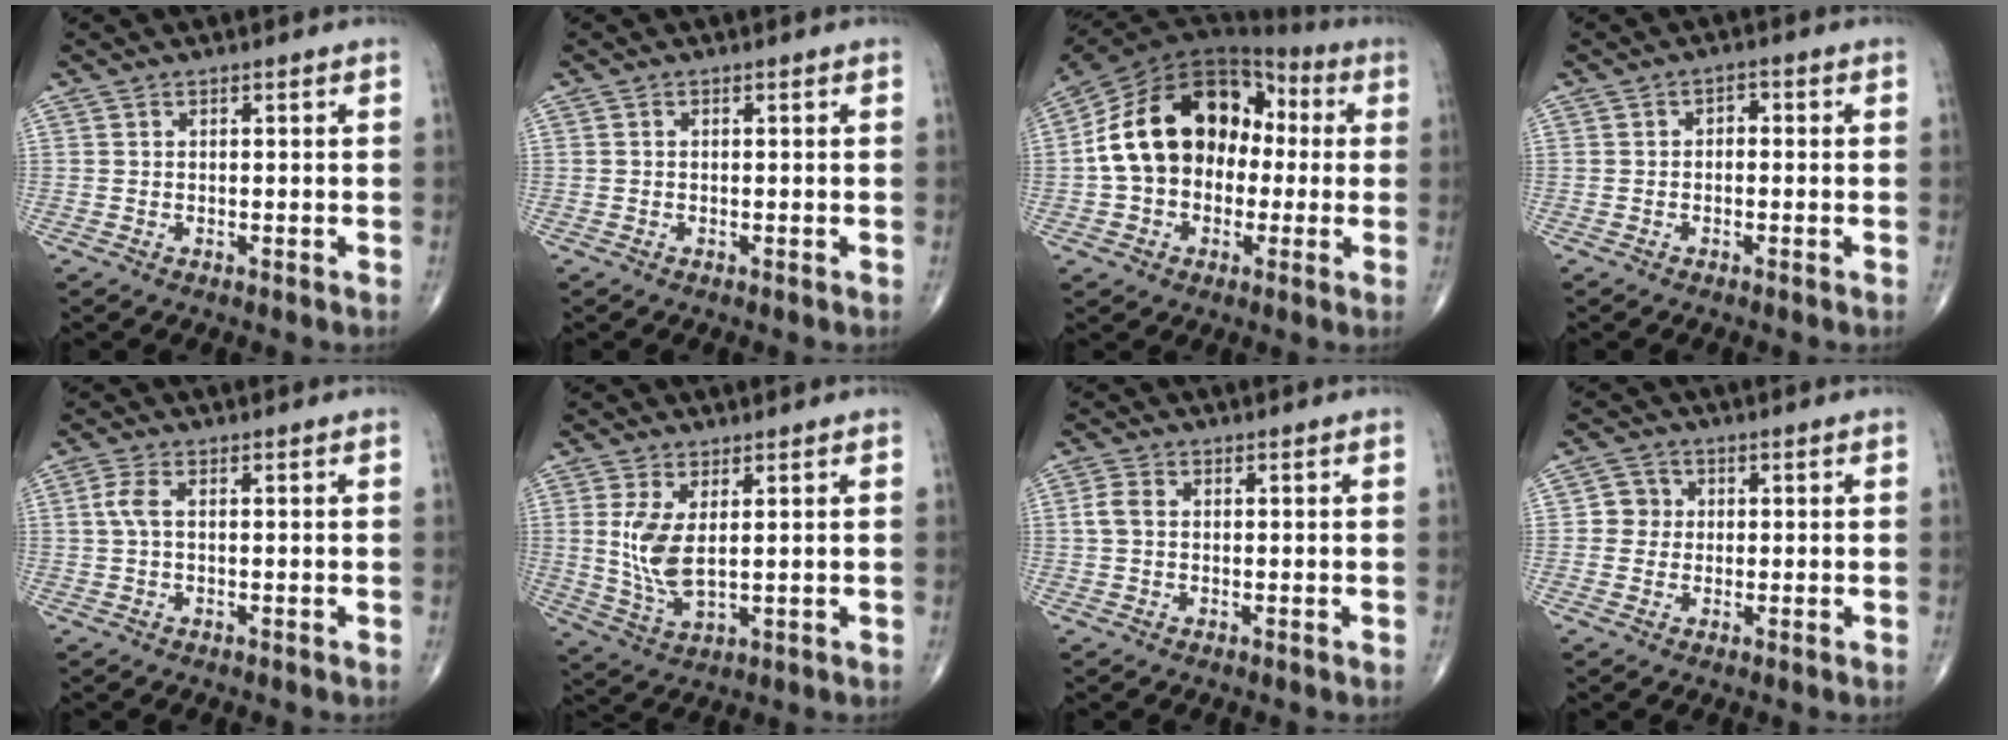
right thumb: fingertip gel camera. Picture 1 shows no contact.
{"total": 0.0}
{"total": 19.3, "force": [0.3, 14.0, 13.2], "torque": [-0.216, 0.049, -0.001]}
{"total": 1.8, "force": [-0.2, 1.2, 1.2], "torque": [-0.006, 0.009, -0.012]}
{"total": 2.7, "force": [0.3, 1.1, 2.5], "torque": [-0.067, 0.006, 0.003]}
{"total": 7.4, "force": [1.2, 3.2, 6.6], "torque": [-0.142, -0.018, 0.035]}
{"total": 2.6, "force": [0.1, 1.8, 1.9], "torque": [-0.044, 0.006, -0.002]}
{"total": 3.4, "force": [0.2, 3.3, 0.8], "torque": [0.011, 0.008, -0.004]}